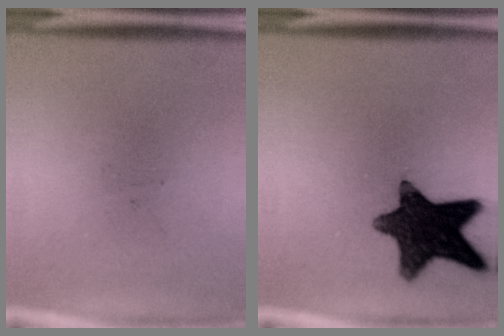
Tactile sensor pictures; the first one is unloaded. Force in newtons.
{"total": 13.7}